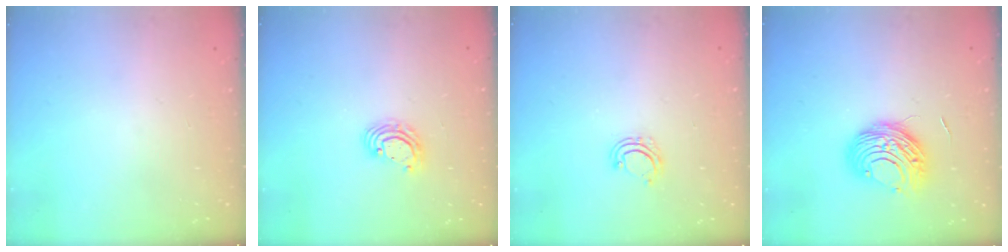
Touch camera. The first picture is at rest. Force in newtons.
{"total": 5.1, "press": 5.1, "slide": 0.4}
{"total": 6.0, "press": 5.8, "slide": 1.6}
{"total": 10.4, "press": 10.3, "slide": 1.0}